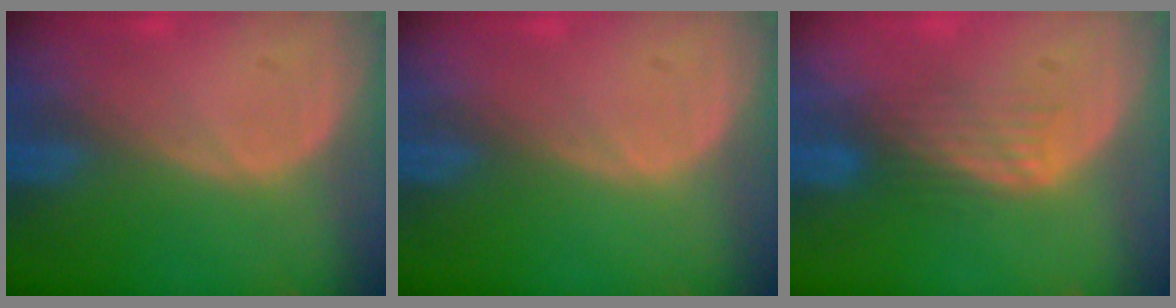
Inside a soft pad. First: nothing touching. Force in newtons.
{"total": 0.0}
{"total": 4.2, "press": 3.5, "slide": 2.4}